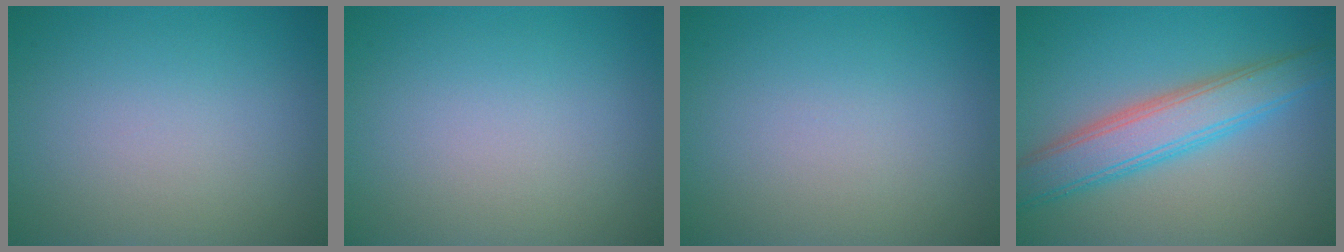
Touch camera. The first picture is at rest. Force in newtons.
{"total": 0.0}
{"total": 0.0}
{"total": 5.6, "press": 5.6, "slide": 0.3}